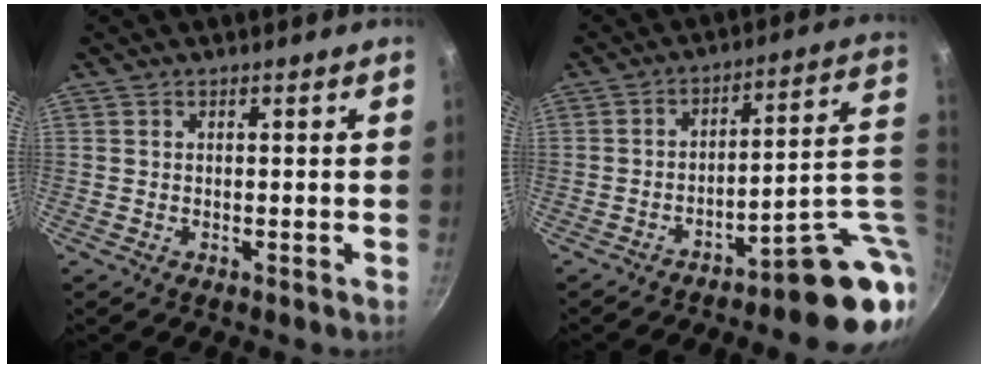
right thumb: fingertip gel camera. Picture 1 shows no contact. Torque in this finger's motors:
{"motor_torque": [3.28, 0.60, 1.32, -1.45, 0.08]}